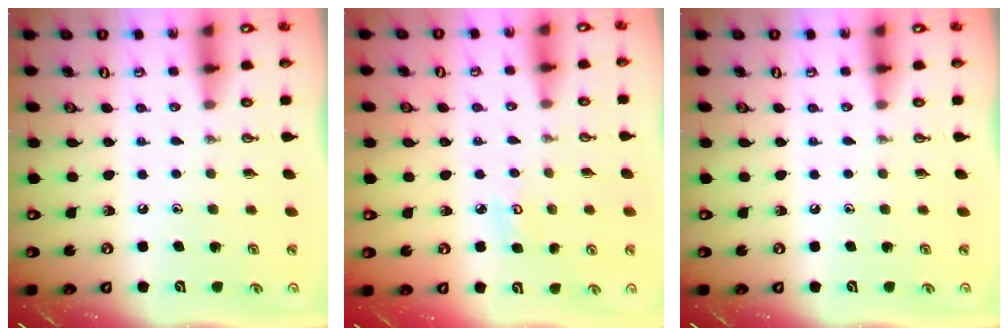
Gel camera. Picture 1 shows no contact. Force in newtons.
{"total": 3.9, "press": 3.9, "slide": 0.3}
{"total": 0.0}